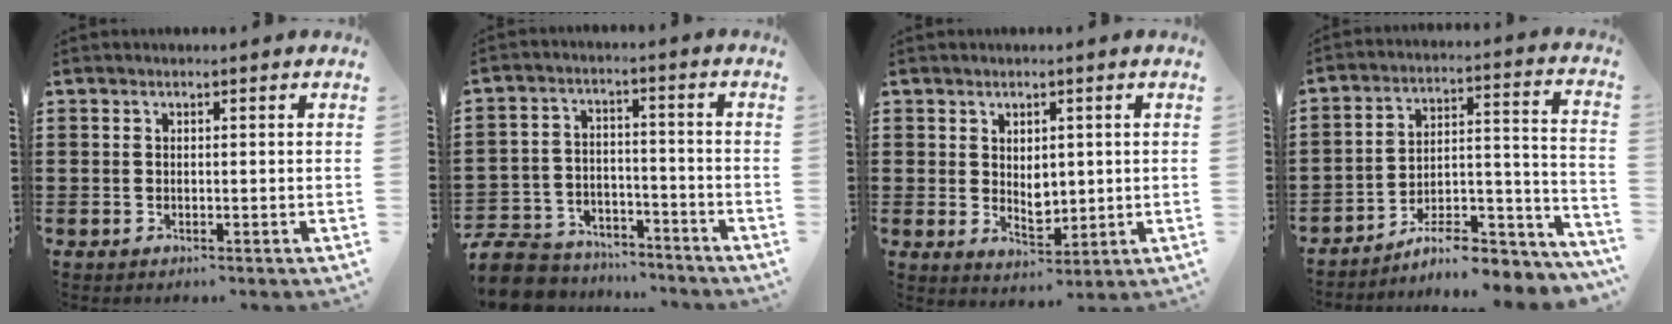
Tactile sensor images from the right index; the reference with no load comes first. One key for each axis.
{"total": 7.7, "fx": -7.3, "fy": 2.1, "fz": 0.8, "tx": -0.030, "ty": 0.016, "tz": -0.147}
{"total": 3.6, "fx": 0.9, "fy": 2.6, "fz": 2.3, "tx": -0.026, "ty": 0.000, "tz": 0.011}
{"total": 7.9, "fx": -6.6, "fy": 2.0, "fz": 3.8, "tx": -0.049, "ty": 0.010, "tz": -0.122}